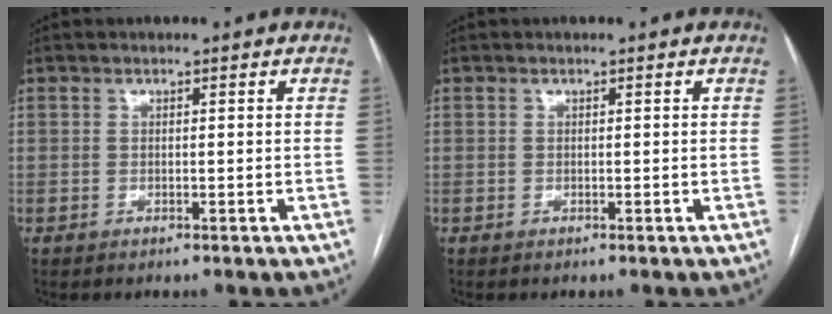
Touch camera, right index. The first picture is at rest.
{"total": 0.0}